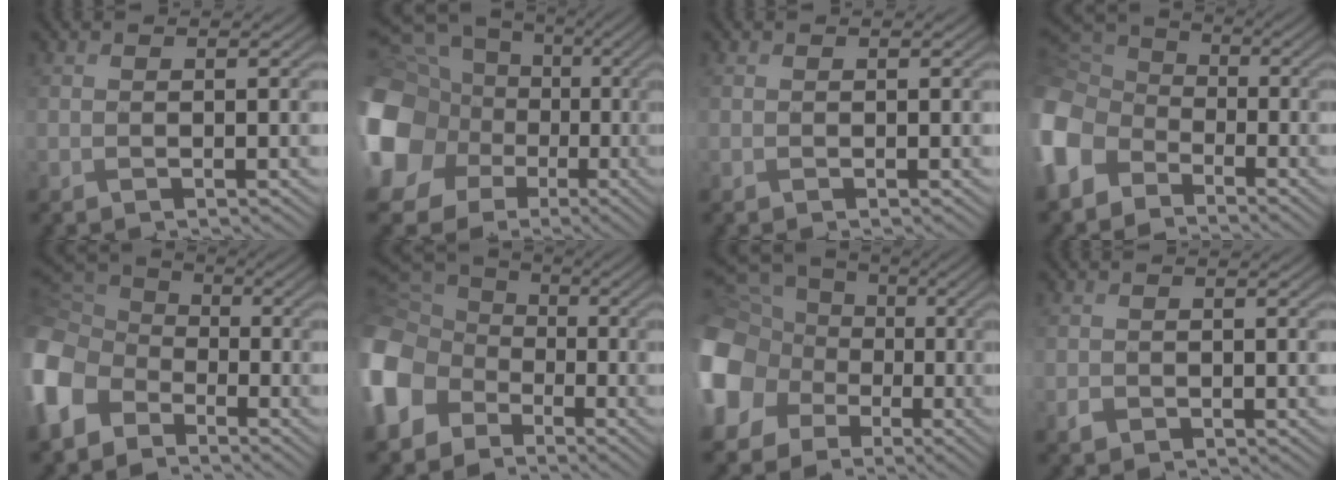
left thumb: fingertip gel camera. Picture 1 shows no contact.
{"total": 20.1, "force": [-1.1, 17.8, 9.3], "torque": [-0.259, -0.013, -0.049]}
{"total": 0.0}
{"total": 11.2, "force": [-4.8, 8.2, 6.1], "torque": [-0.196, -0.027, -0.108]}
{"total": 11.6, "force": [-4.9, 8.4, 6.5], "torque": [-0.210, -0.028, -0.109]}
{"total": 14.4, "force": [-5.2, 11.0, 7.7], "torque": [-0.247, -0.038, -0.113]}
{"total": 15.7, "force": [-2.6, 13.7, 7.3], "torque": [-0.224, -0.024, -0.073]}
{"total": 1.0, "force": [-0.4, 0.8, 0.4], "torque": [-0.007, -0.004, -0.011]}